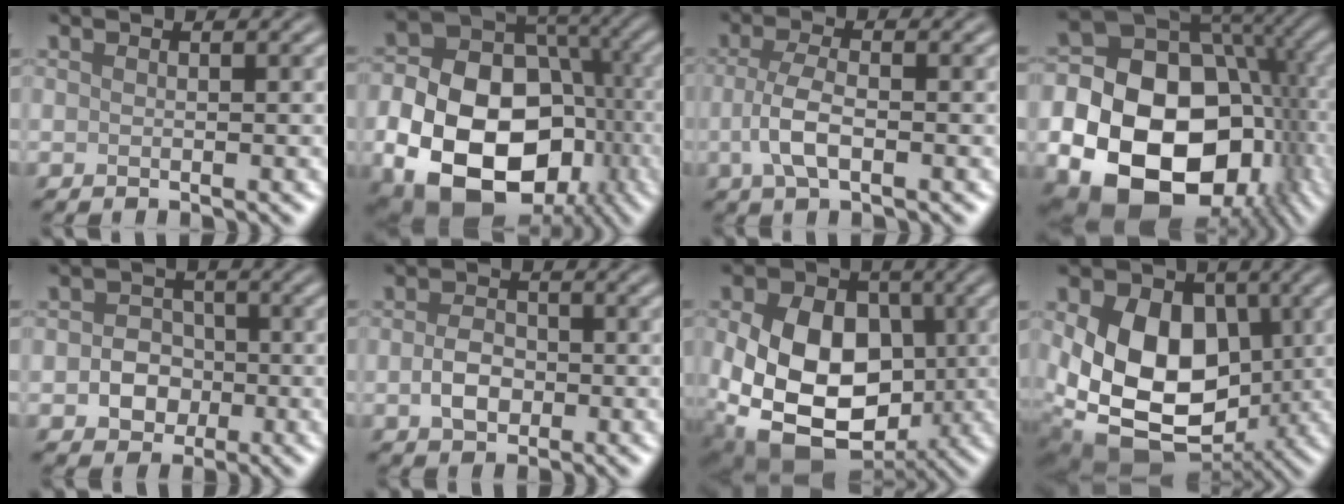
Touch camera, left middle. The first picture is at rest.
{"total": 16.1, "force": [-4.7, 11.4, 10.3], "torque": [-0.191, -0.034, -0.077]}
{"total": 3.3, "force": [-0.7, 1.2, 3.0], "torque": [-0.067, 0.000, -0.018]}
{"total": 22.6, "force": [-4.7, 18.2, 12.5], "torque": [-0.217, -0.022, -0.087]}
{"total": 3.3, "force": [-0.8, 2.7, 1.5], "torque": [-0.011, 0.000, -0.022]}
{"total": 2.9, "force": [-0.7, 2.0, 1.9], "torque": [-0.038, 0.000, -0.017]}
{"total": 15.7, "force": [-1.2, 12.0, 10.2], "torque": [-0.171, -0.017, -0.037]}
{"total": 14.3, "force": [-0.4, 10.3, 9.9], "torque": [-0.146, -0.011, -0.015]}